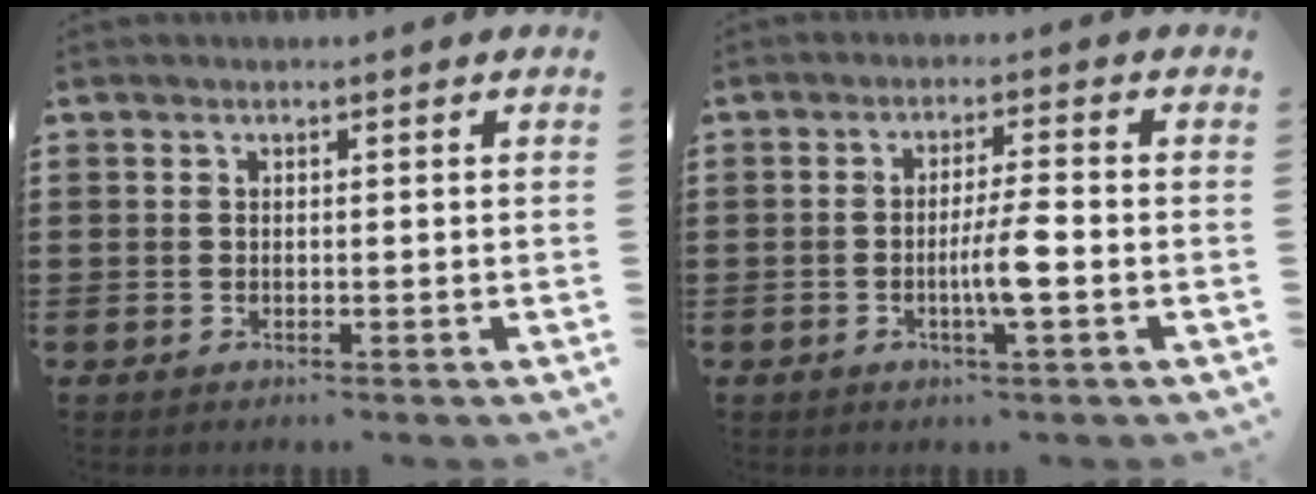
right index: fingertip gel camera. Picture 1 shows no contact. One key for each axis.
{"total": 5.0, "fx": -1.4, "fy": -0.1, "fz": 4.7, "tx": -0.091, "ty": -0.012, "tz": -0.029}